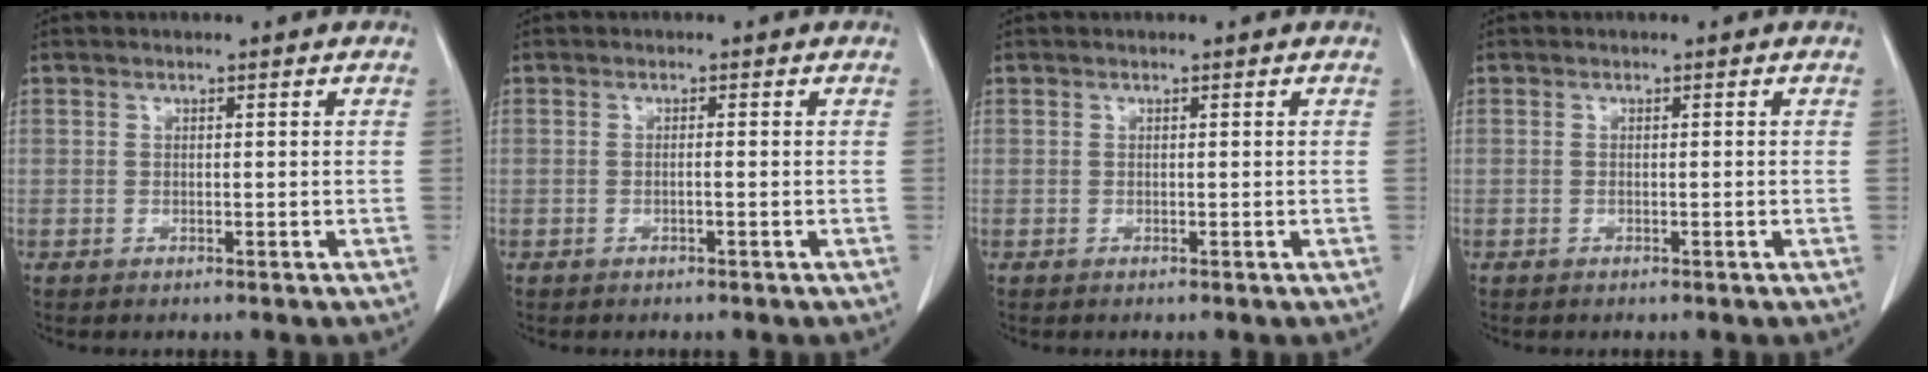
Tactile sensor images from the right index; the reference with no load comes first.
{"total": 0.5, "force": [-0.2, -0.1, 0.5], "torque": [-0.010, 0.001, -0.003]}
{"total": 0.0}
{"total": 0.0}